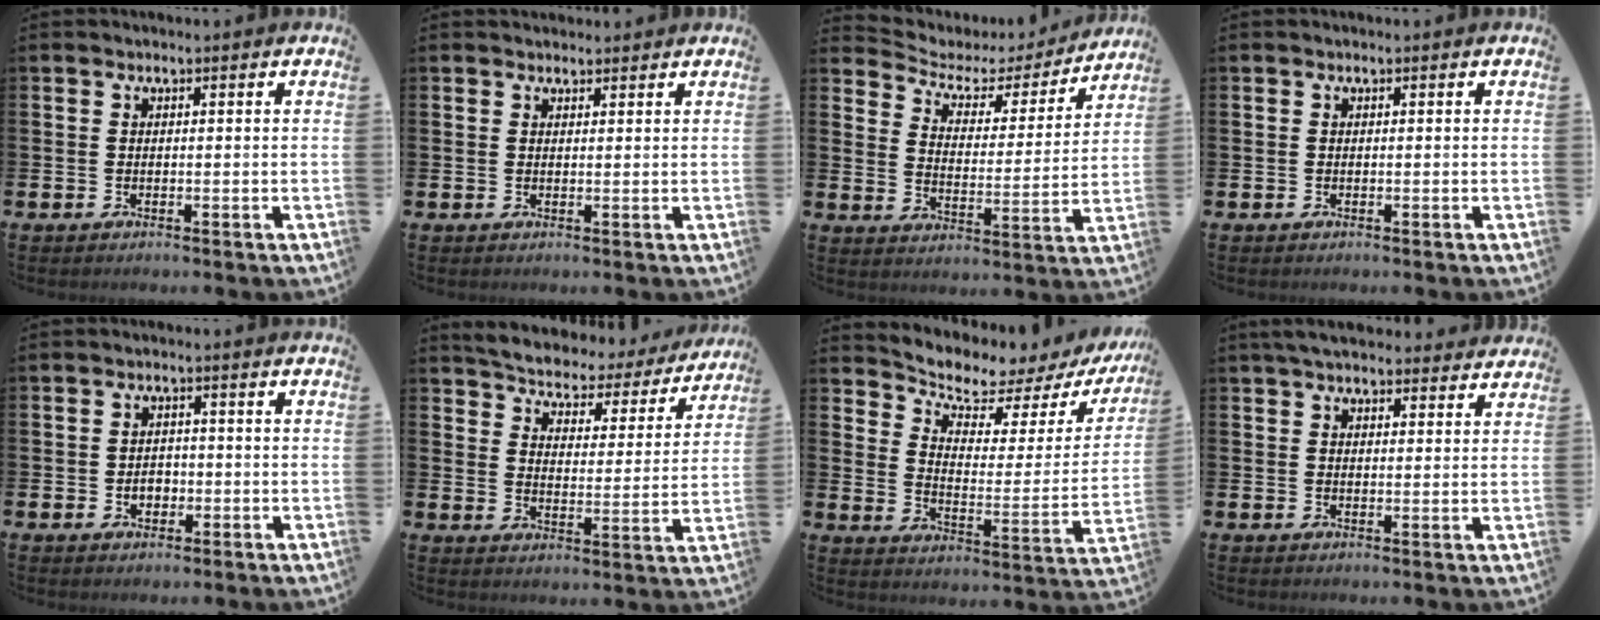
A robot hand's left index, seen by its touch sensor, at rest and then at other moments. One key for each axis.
{"total": 1.5, "fx": 1.4, "fy": 0.5, "fz": 0.0, "tx": 0.007, "ty": 0.000, "tz": 0.024}
{"total": 4.7, "fx": 4.0, "fy": 2.2, "fz": 0.9, "tx": -0.048, "ty": -0.030, "tz": 0.061}
{"total": 0.0}
{"total": 2.3, "fx": -0.6, "fy": 1.8, "fz": 1.3, "tx": -0.006, "ty": -0.005, "tz": -0.019}
{"total": 5.0, "fx": 4.9, "fy": 1.1, "fz": 0.4, "tx": -0.040, "ty": -0.043, "tz": 0.079}
{"total": 6.0, "fx": 5.5, "fy": 1.7, "fz": 1.7, "tx": -0.063, "ty": -0.047, "tz": 0.088}
{"total": 4.6, "fx": 4.3, "fy": 1.2, "fz": 1.3, "tx": -0.032, "ty": -0.011, "tz": 0.079}